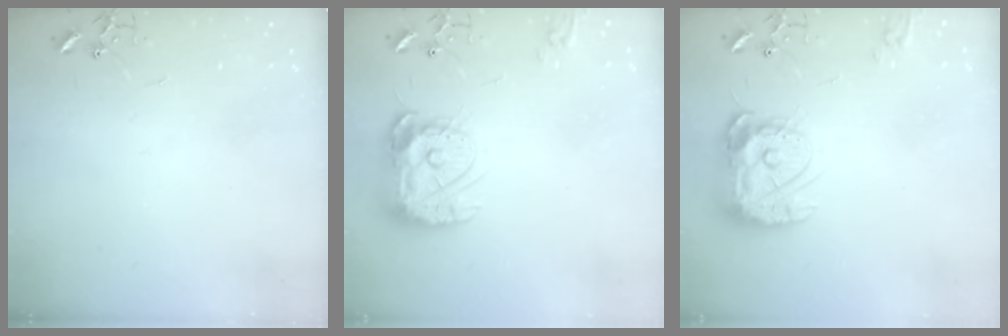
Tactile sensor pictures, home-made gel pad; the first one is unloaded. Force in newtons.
{"total": 15.4, "press": 15.3, "slide": 1.3}
{"total": 15.4, "press": 15.3, "slide": 1.3}